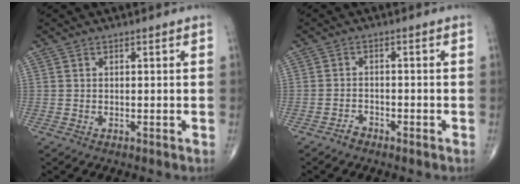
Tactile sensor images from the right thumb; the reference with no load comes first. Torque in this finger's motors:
{"motor_torque": [-0.17, 0.19, 0.06, 0.16, -0.02]}